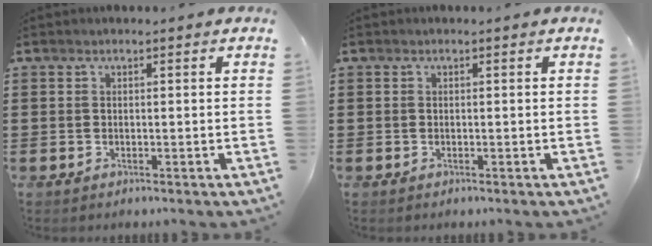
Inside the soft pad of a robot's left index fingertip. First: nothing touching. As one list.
[{"total": 0.0}]